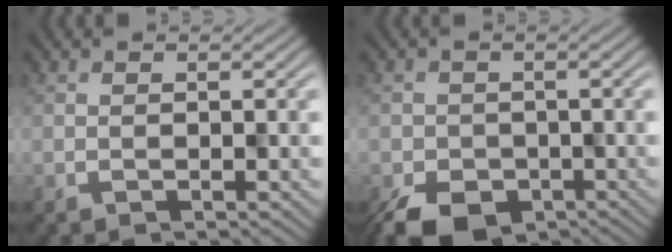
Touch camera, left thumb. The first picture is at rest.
{"total": 5.9, "force": [-3.9, 3.7, 2.6], "torque": [-0.050, -0.024, -0.056]}